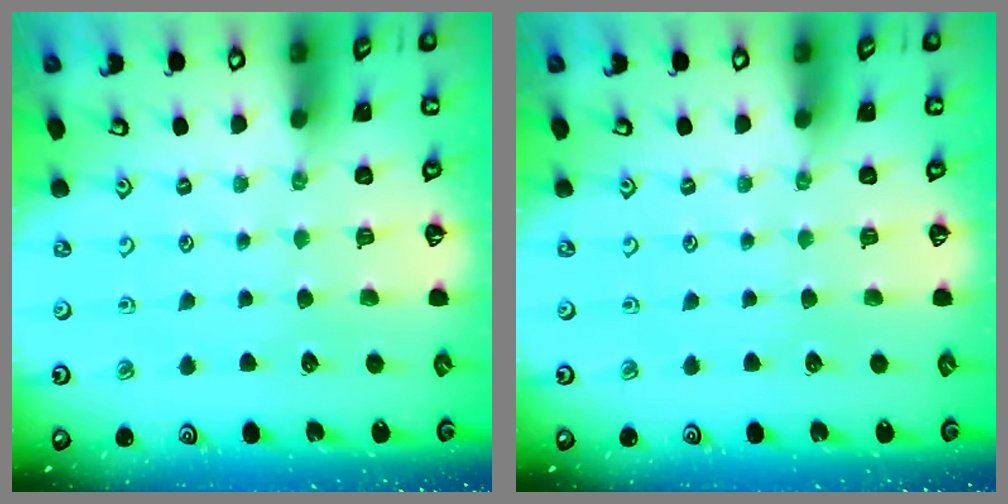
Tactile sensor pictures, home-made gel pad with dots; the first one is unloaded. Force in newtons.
{"total": 0.0}